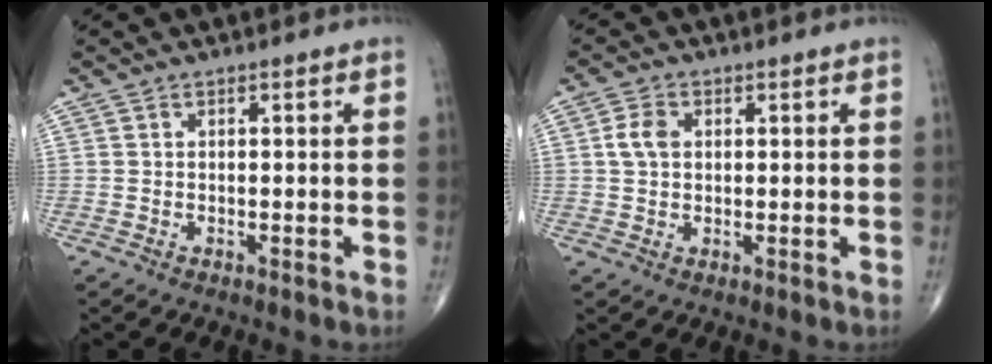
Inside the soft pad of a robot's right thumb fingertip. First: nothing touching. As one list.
[{"total": 3.8, "force": [0.6, 2.7, 2.6], "torque": [-0.054, 0.006, 0.008]}]